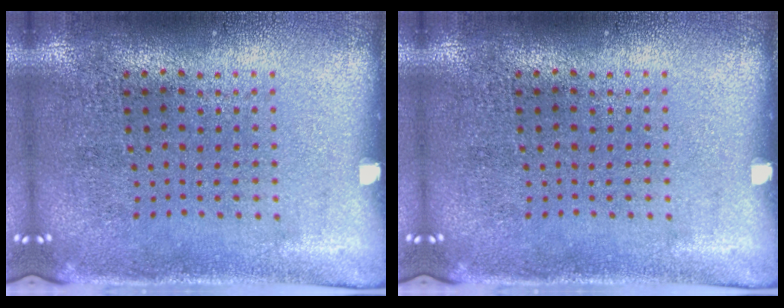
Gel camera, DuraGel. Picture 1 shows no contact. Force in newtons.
{"total": 0.0}